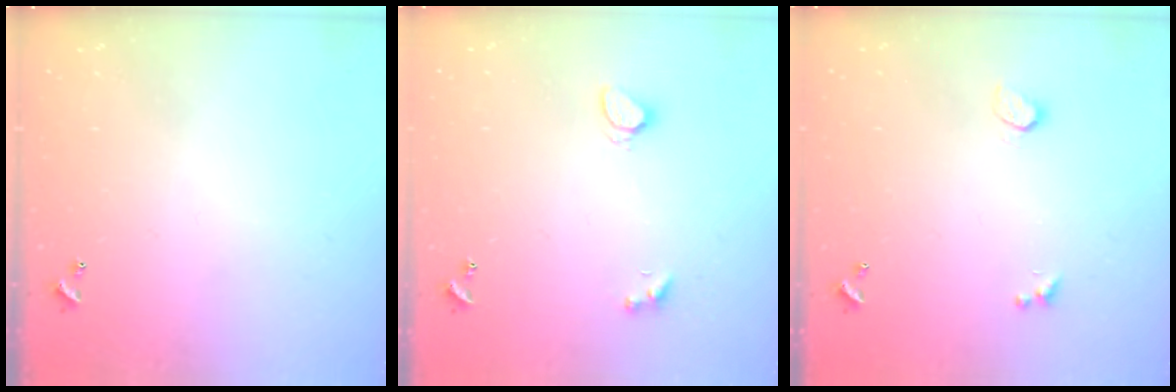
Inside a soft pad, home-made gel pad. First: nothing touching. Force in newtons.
{"total": 2.1, "press": 2.0, "slide": 0.6}
{"total": 0.9, "press": 0.8, "slide": 0.4}